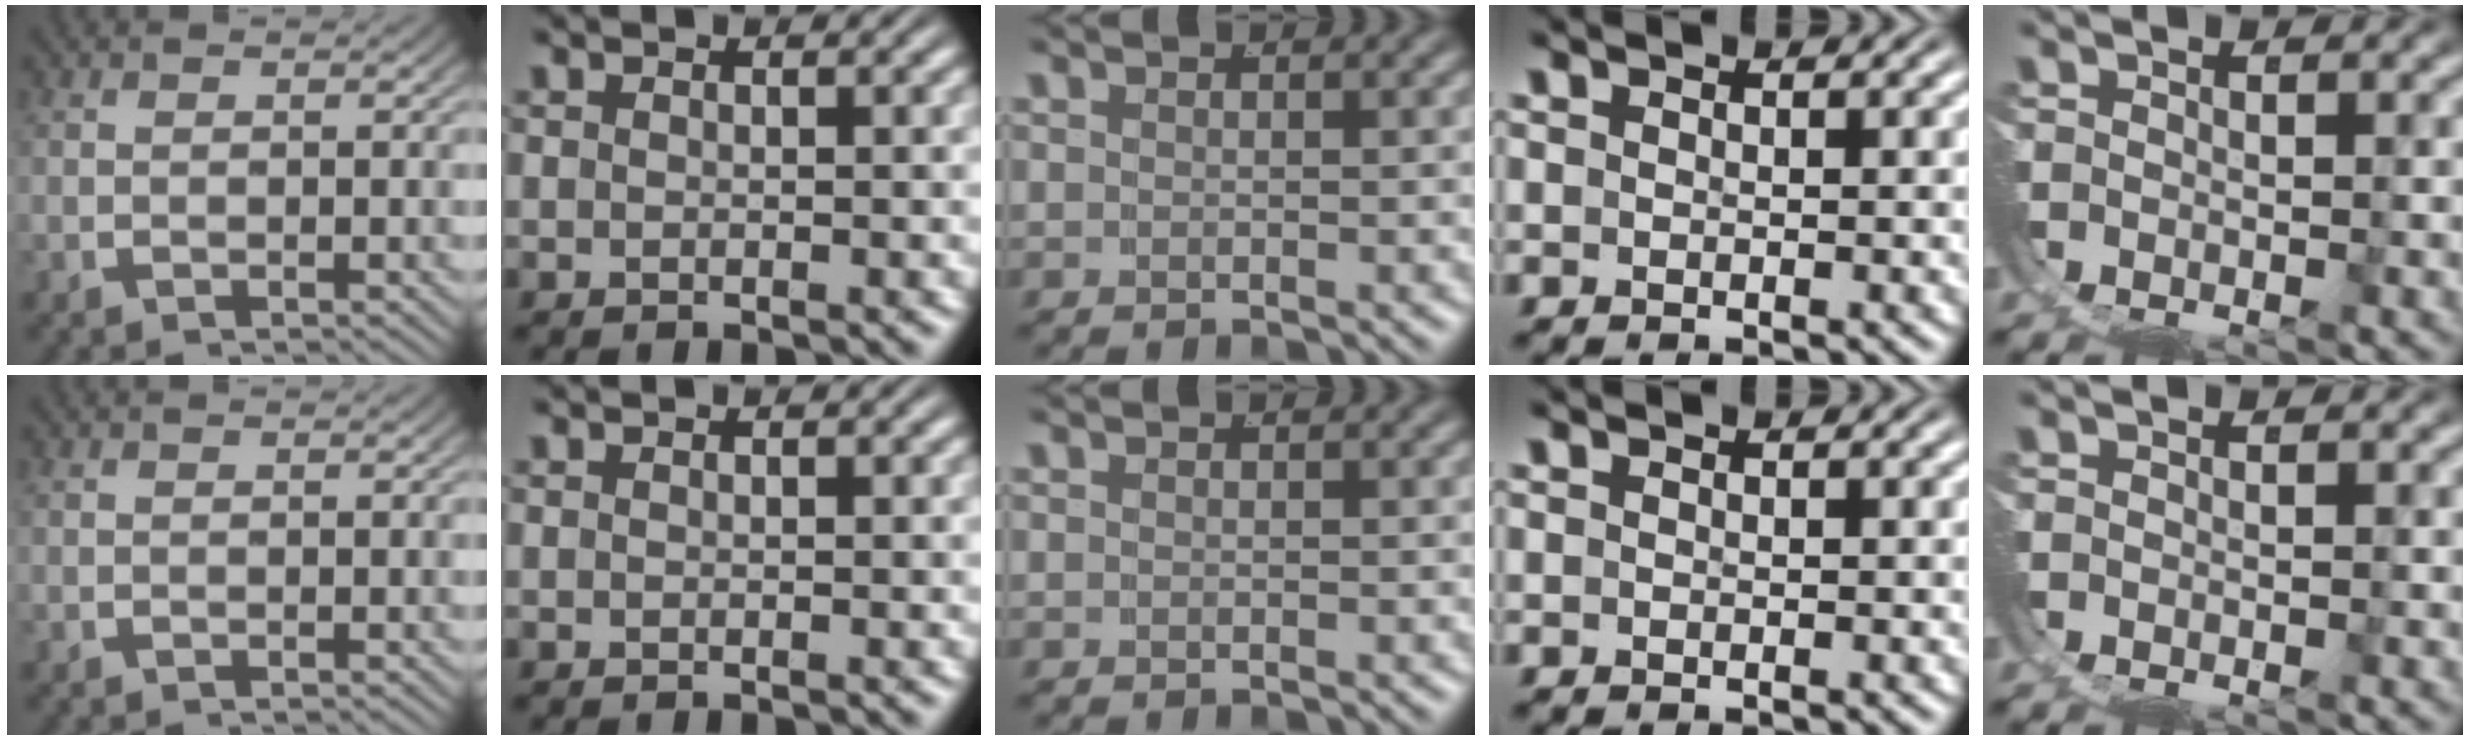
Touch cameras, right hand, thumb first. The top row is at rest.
{}